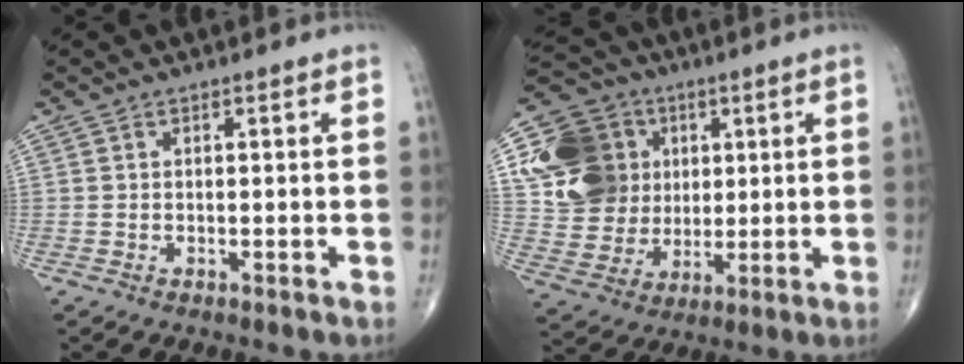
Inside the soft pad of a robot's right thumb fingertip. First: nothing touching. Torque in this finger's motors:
{"motor_torque": [0.01, 0.33, 0.71, 0.45, 0.10]}